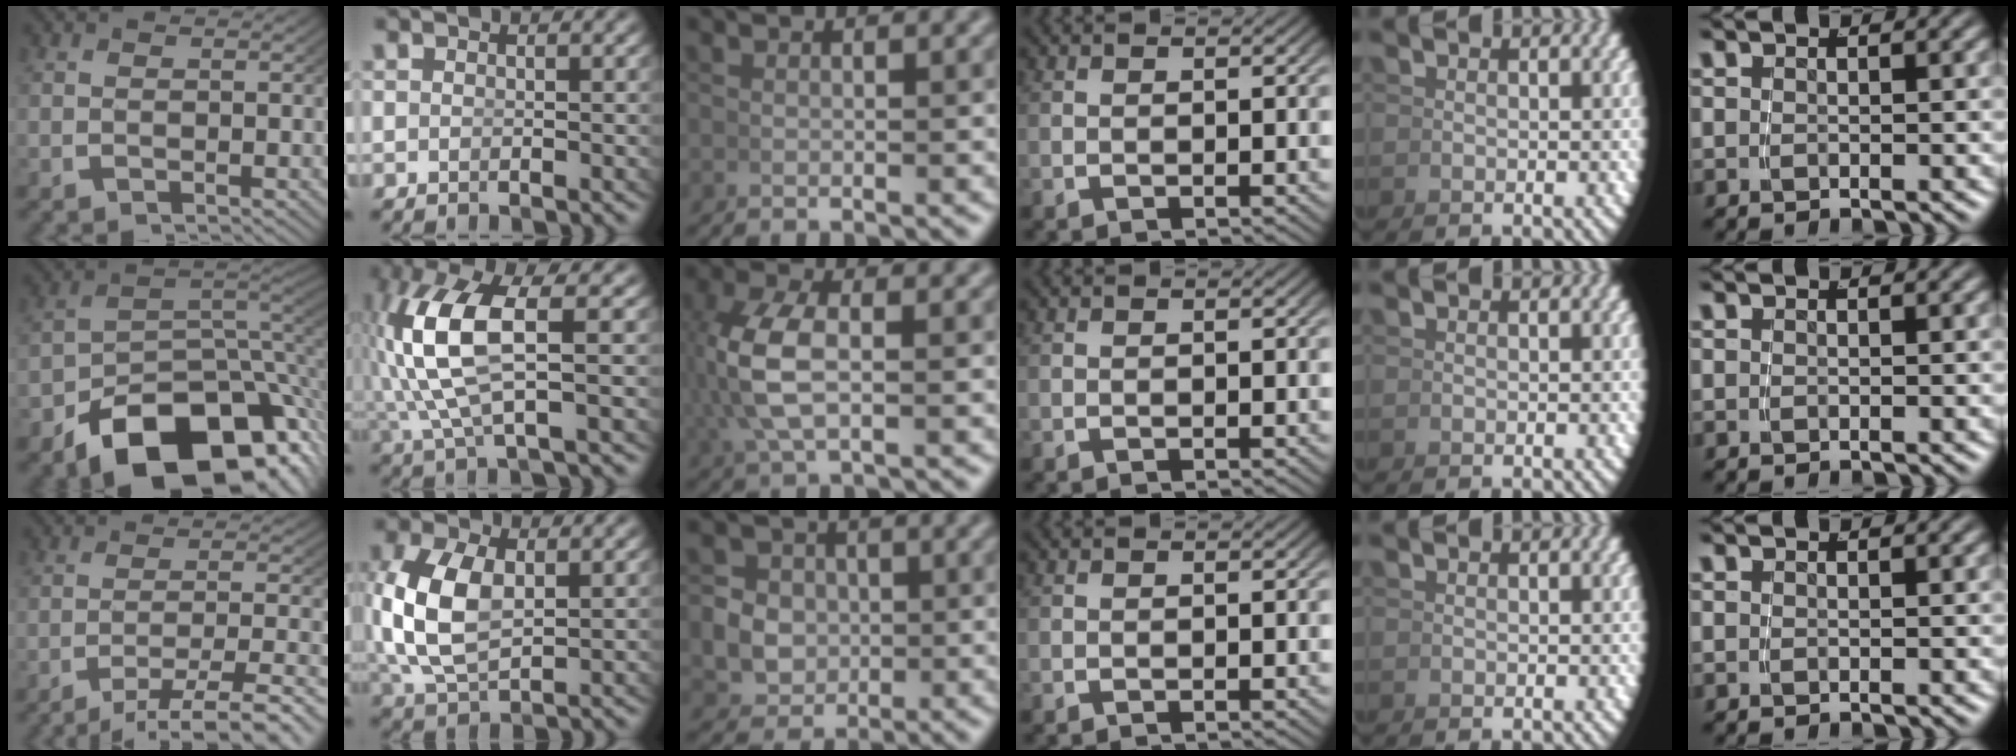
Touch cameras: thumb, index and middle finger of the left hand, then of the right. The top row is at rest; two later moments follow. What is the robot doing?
{"motion": "lift_and_place", "object": "bowl"}